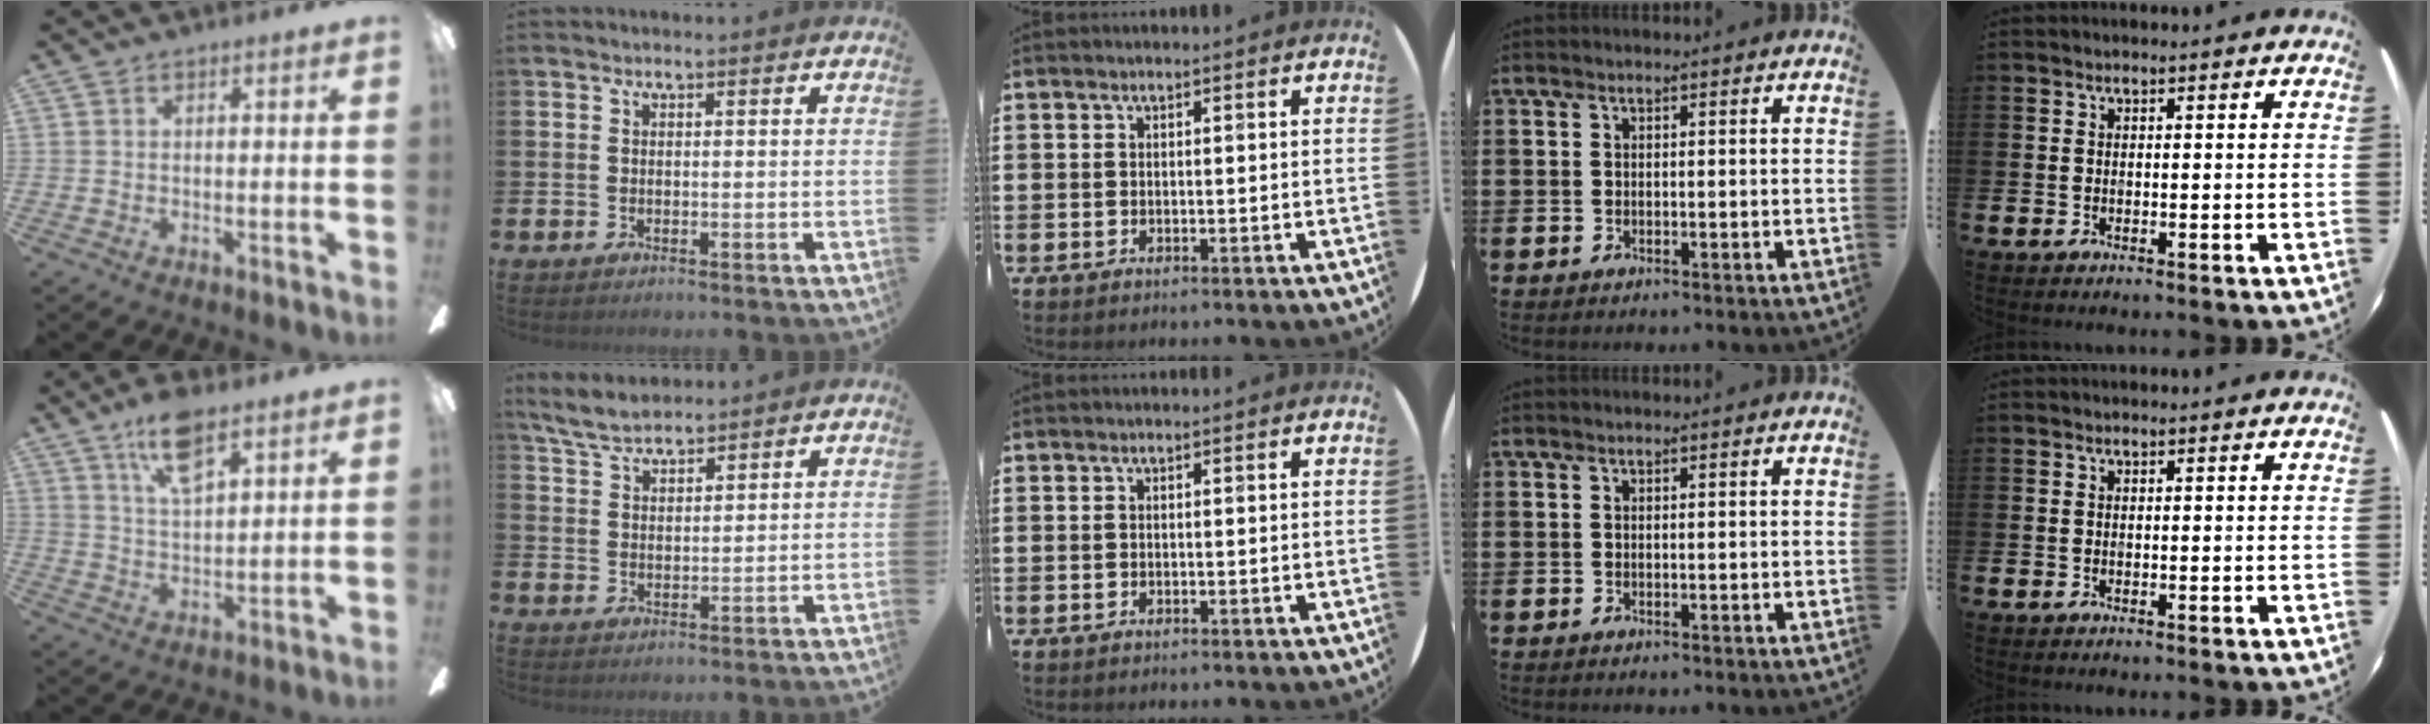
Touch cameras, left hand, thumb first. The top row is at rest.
{"thumb": {"total": 10.4, "force": [6.9, 3.9, 6.8], "torque": [-0.122, -0.021, 0.121]}, "index": {"total": 5.2, "force": [4.9, 1.0, 1.2], "torque": [-0.037, -0.015, 0.091]}}